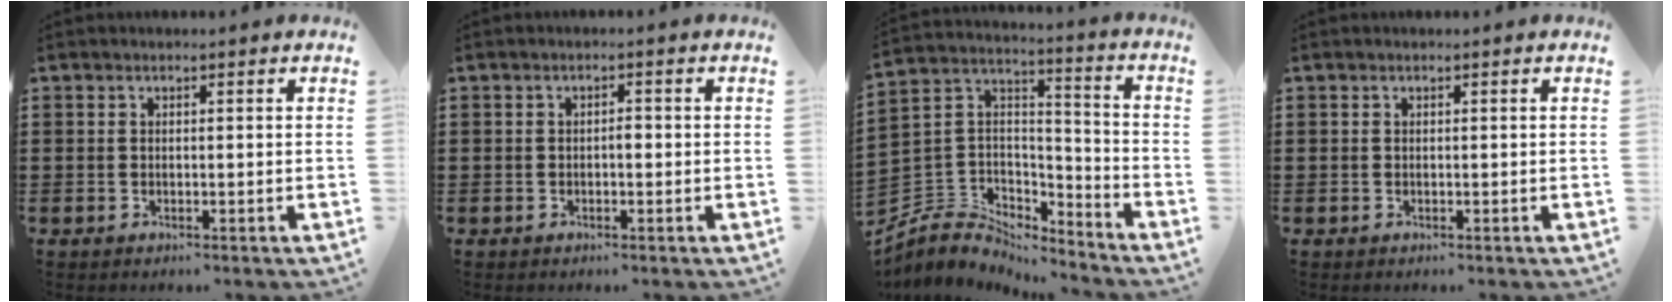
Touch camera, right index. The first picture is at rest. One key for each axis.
{"total": 1.2, "fx": -0.3, "fy": 0.5, "fz": 1.0, "tx": -0.019, "ty": -0.002, "tz": -0.006}
{"total": 5.7, "fx": -4.7, "fy": 3.2, "fz": 0.3, "tx": -0.040, "ty": -0.014, "tz": -0.101}
{"total": 0.0}